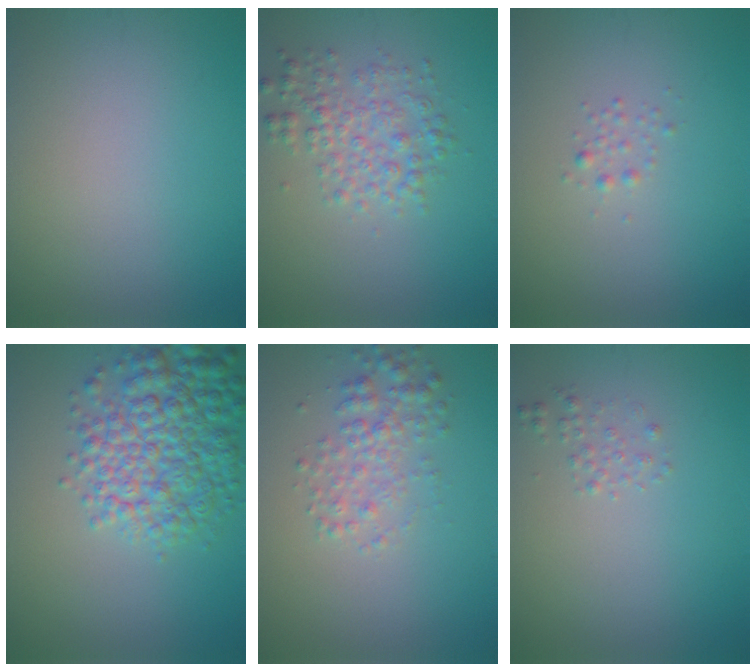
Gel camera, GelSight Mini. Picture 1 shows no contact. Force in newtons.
{"total": 3.3, "press": 3.3, "slide": 0.1}
{"total": 0.8, "press": 0.8, "slide": 0.0}
{"total": 7.3, "press": 7.3, "slide": 0.2}
{"total": 2.7, "press": 2.7, "slide": 0.0}
{"total": 1.0, "press": 1.0, "slide": 0.1}